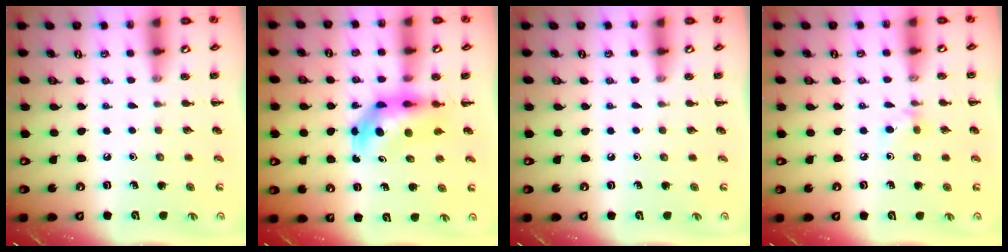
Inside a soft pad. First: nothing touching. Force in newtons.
{"total": 6.4, "press": 6.2, "slide": 1.5}
{"total": 0.7, "press": 0.6, "slide": 0.4}
{"total": 4.8, "press": 4.4, "slide": 1.9}